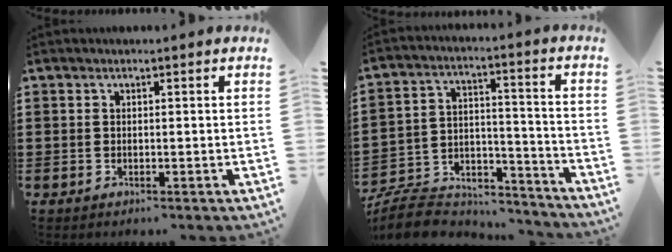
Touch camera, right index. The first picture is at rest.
{"total": 8.5, "force": [-7.8, 2.6, 2.2], "torque": [-0.050, 0.012, -0.154]}